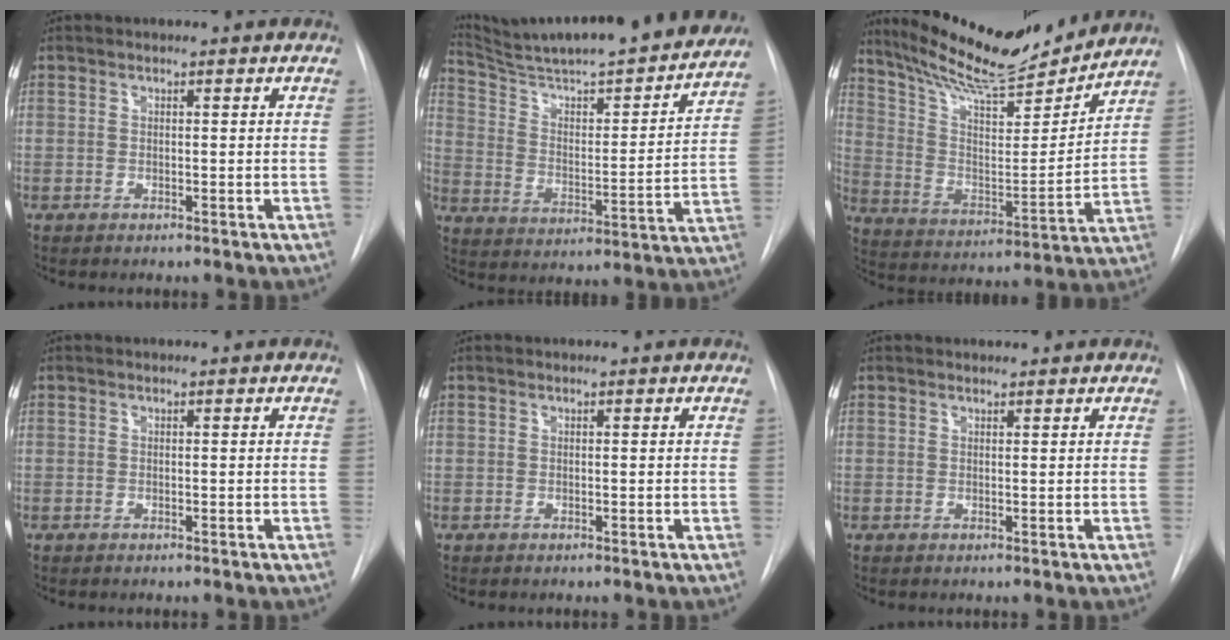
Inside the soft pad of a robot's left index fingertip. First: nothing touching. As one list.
[{"total": 28.1, "force": [25.2, 2.7, 12.2], "torque": [-0.197, -0.039, 0.354]}, {"total": 19.3, "force": [17.7, 2.5, 7.3], "torque": [-0.132, -0.013, 0.288]}, {"total": 0.0}, {"total": 0.0}, {"total": 1.0, "force": [1.0, 0.2, 0.0], "torque": [-0.010, 0.007, 0.019]}]